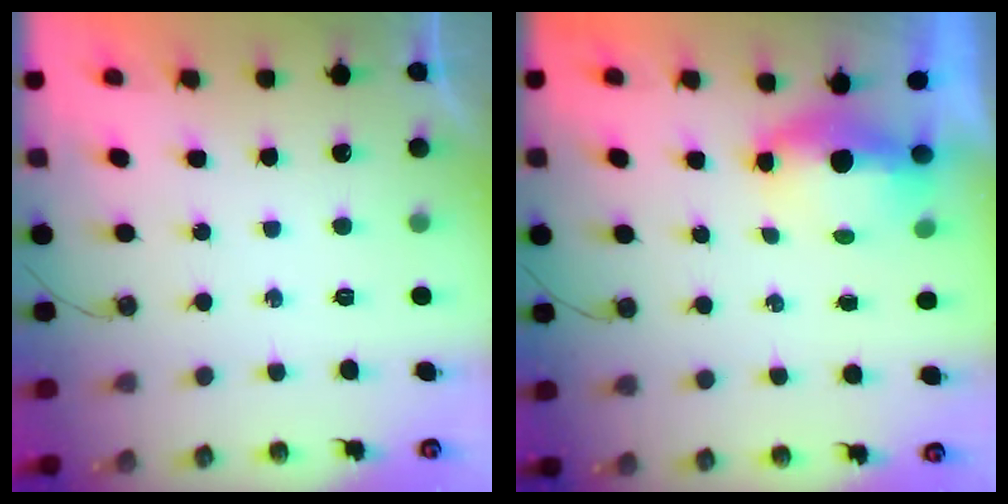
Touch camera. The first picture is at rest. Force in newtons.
{"total": 5.5, "press": 5.4, "slide": 0.7}